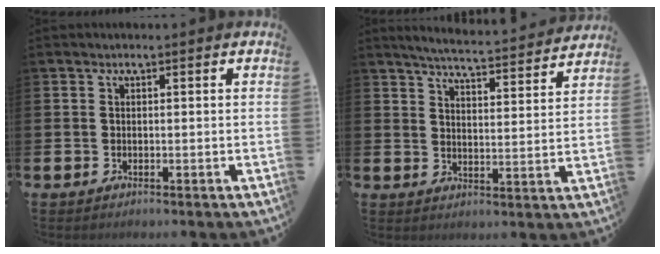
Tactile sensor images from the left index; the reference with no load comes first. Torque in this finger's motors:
{"motor_torque": [0.85, -1.28, 0.15, 0.05]}